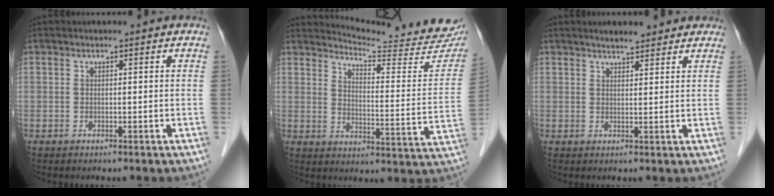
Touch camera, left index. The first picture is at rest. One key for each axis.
{"total": 18.4, "fx": 17.7, "fy": 1.4, "fz": 5.0, "tx": -0.071, "ty": -0.096, "tz": 0.206}
{"total": 4.4, "fx": 3.9, "fy": 0.9, "fz": 1.9, "tx": -0.028, "ty": 0.019, "tz": 0.058}